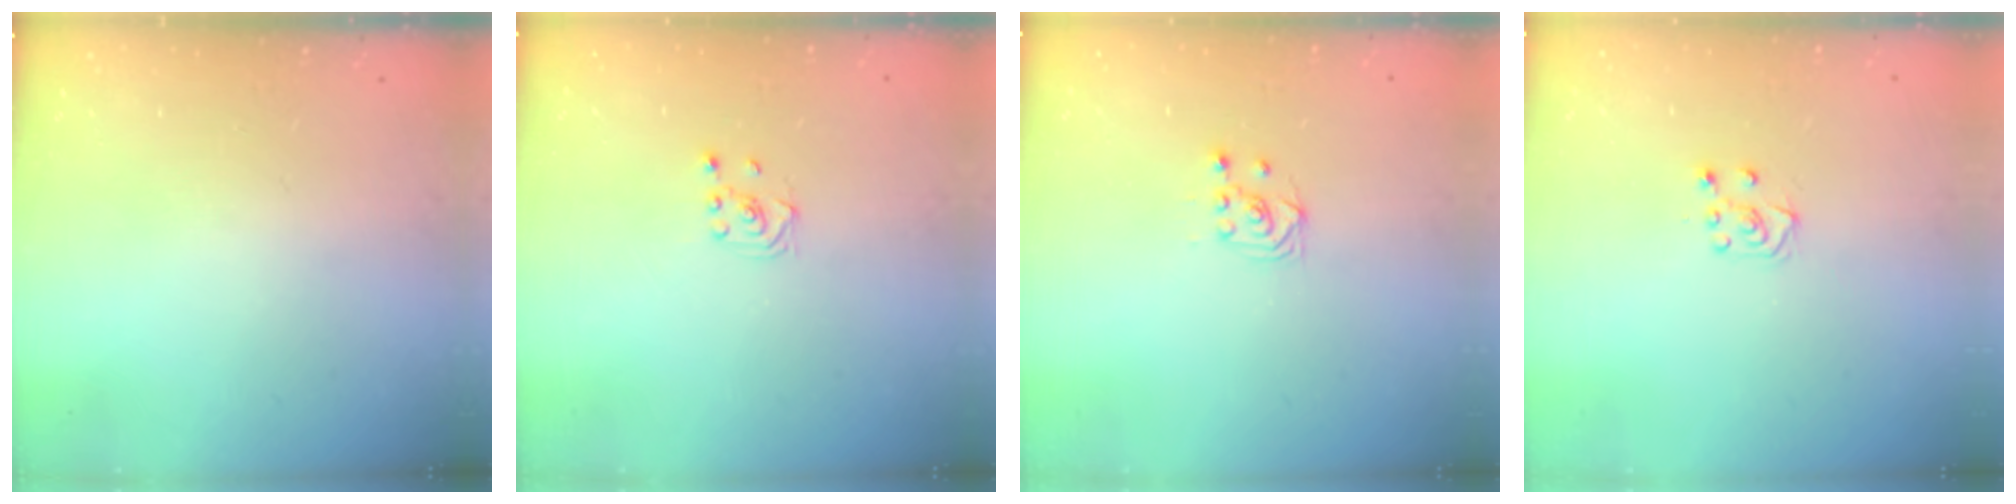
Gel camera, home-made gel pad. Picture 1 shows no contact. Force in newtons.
{"total": 1.9, "press": 1.7, "slide": 0.8}
{"total": 2.5, "press": 2.2, "slide": 1.2}
{"total": 5.8, "press": 5.8, "slide": 0.8}